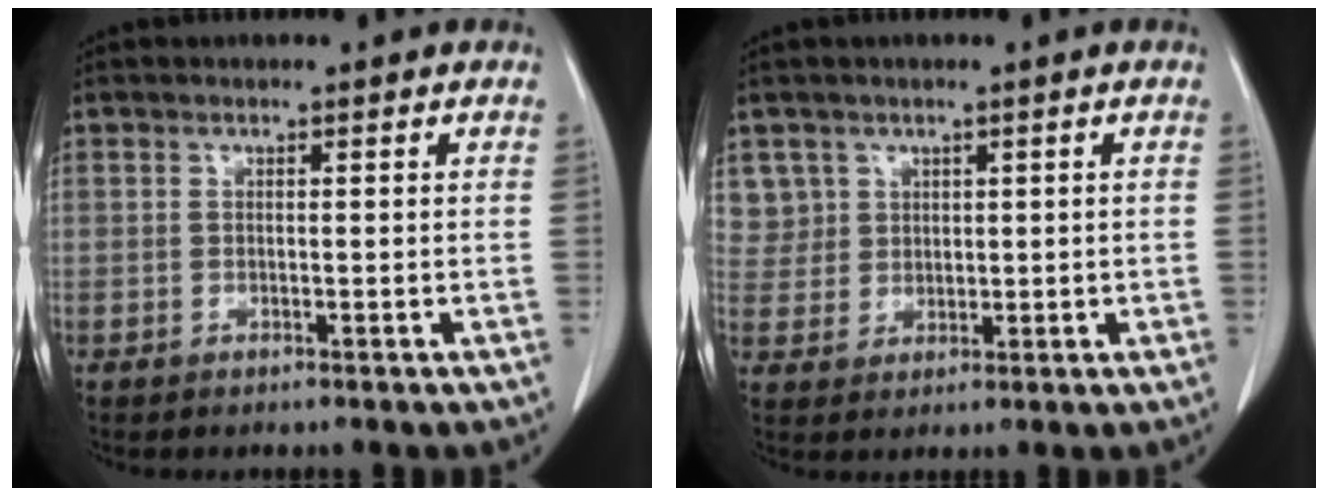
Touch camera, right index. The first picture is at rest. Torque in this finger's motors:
{"motor_torque": [0.03, 0.13, -0.03, 0.01]}